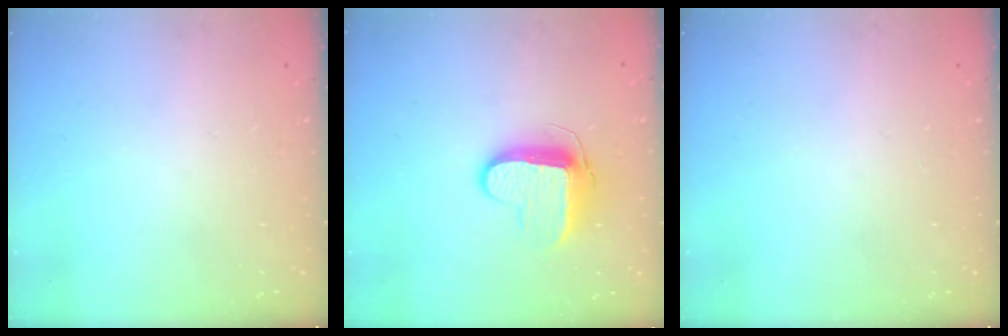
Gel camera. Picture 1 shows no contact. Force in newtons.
{"total": 9.4, "press": 9.4, "slide": 0.7}
{"total": 0.0}